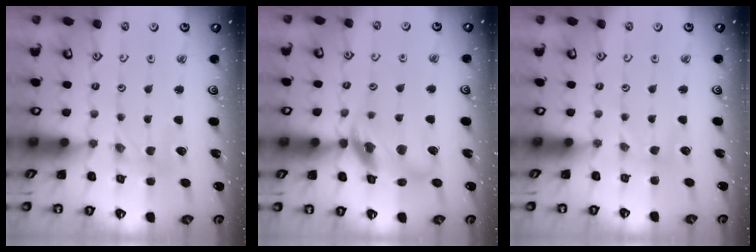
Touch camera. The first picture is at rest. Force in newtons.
{"total": 14.2, "press": 14.1, "slide": 1.9}
{"total": 0.6, "press": 0.5, "slide": 0.1}